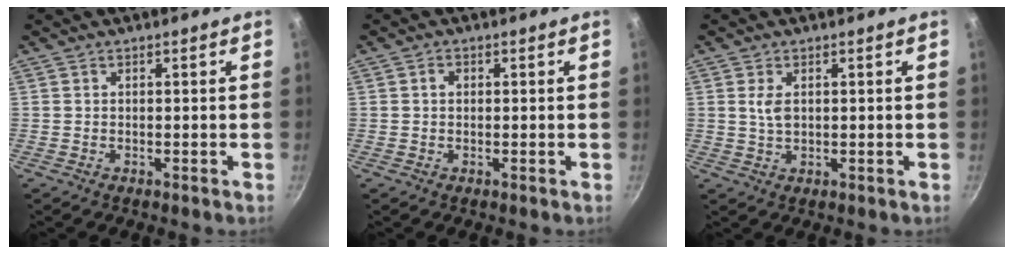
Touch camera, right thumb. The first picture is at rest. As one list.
[{"total": 1.2, "force": [0.2, 1.0, 0.7], "torque": [-0.011, 0.005, 0.003]}, {"total": 2.9, "force": [0.8, 1.6, 2.3], "torque": [-0.041, -0.005, 0.016]}]